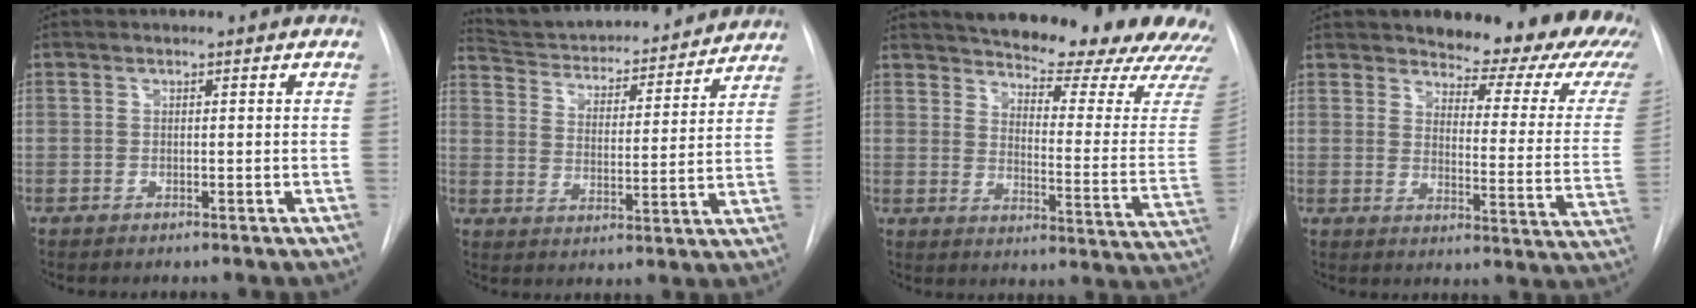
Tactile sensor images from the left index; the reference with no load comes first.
{"total": 21.0, "force": [19.7, 4.0, 5.9], "torque": [-0.090, -0.003, 0.273]}
{"total": 25.0, "force": [22.2, 3.9, 10.7], "torque": [-0.153, -0.093, 0.260]}
{"total": 20.3, "force": [17.2, 5.1, 9.4], "torque": [-0.118, -0.070, 0.199]}